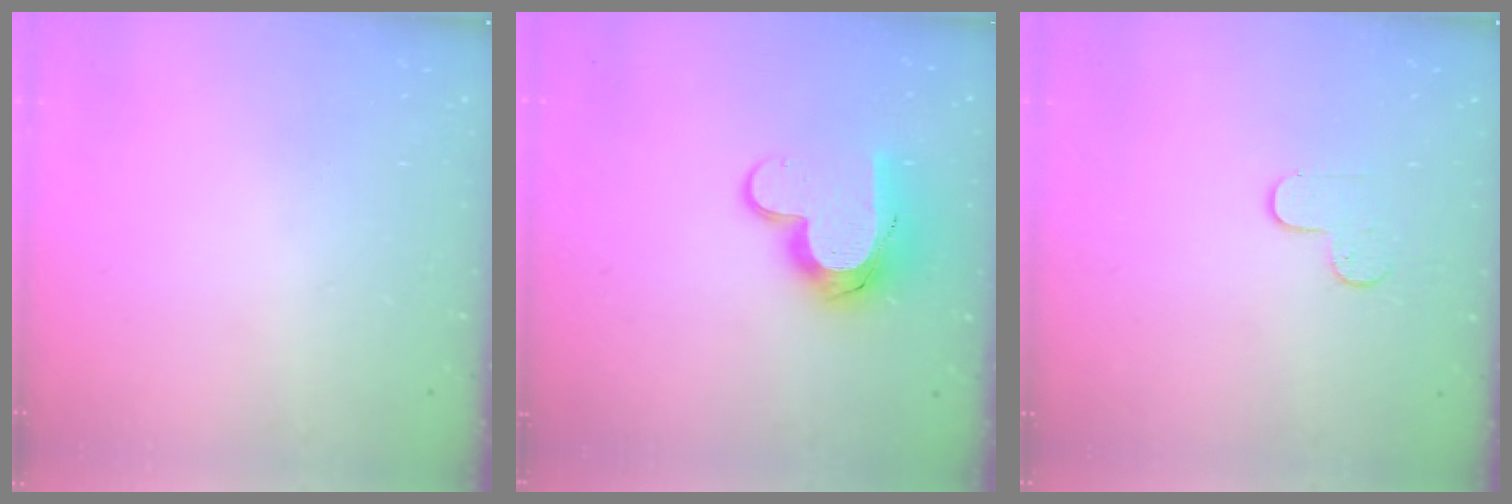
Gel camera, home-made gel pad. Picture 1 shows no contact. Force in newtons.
{"total": 12.2, "press": 12.2, "slide": 1.0}
{"total": 4.3, "press": 4.3, "slide": 0.4}